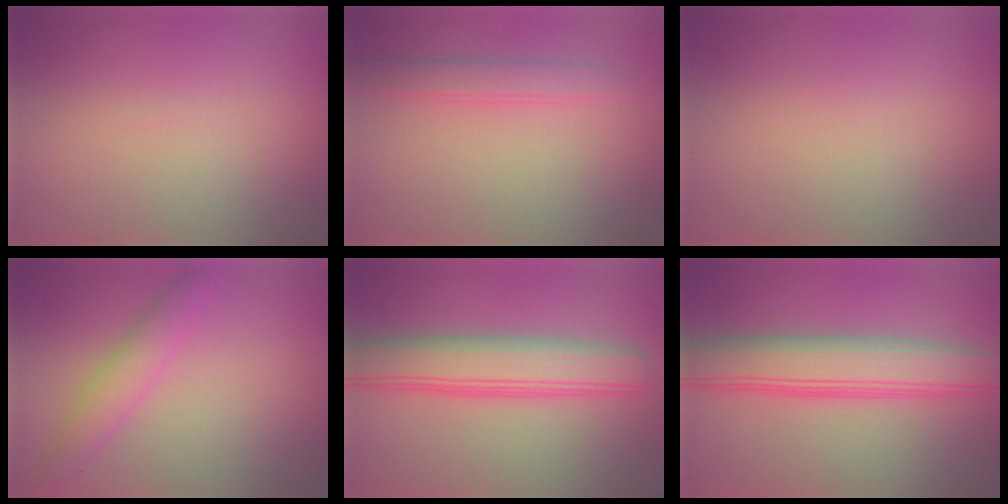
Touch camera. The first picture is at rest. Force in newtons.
{"total": 1.9, "press": 1.9, "slide": 0.1}
{"total": 0.0}
{"total": 2.8, "press": 2.8, "slide": 0.1}
{"total": 5.8, "press": 5.8, "slide": 0.1}
{"total": 6.3, "press": 6.3, "slide": 0.1}